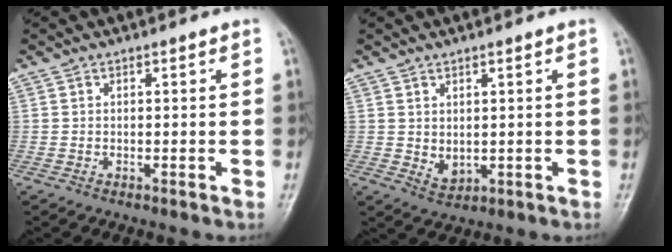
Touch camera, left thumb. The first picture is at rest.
{"total": 3.2, "force": [0.7, 2.1, 2.3], "torque": [-0.033, -0.013, 0.022]}